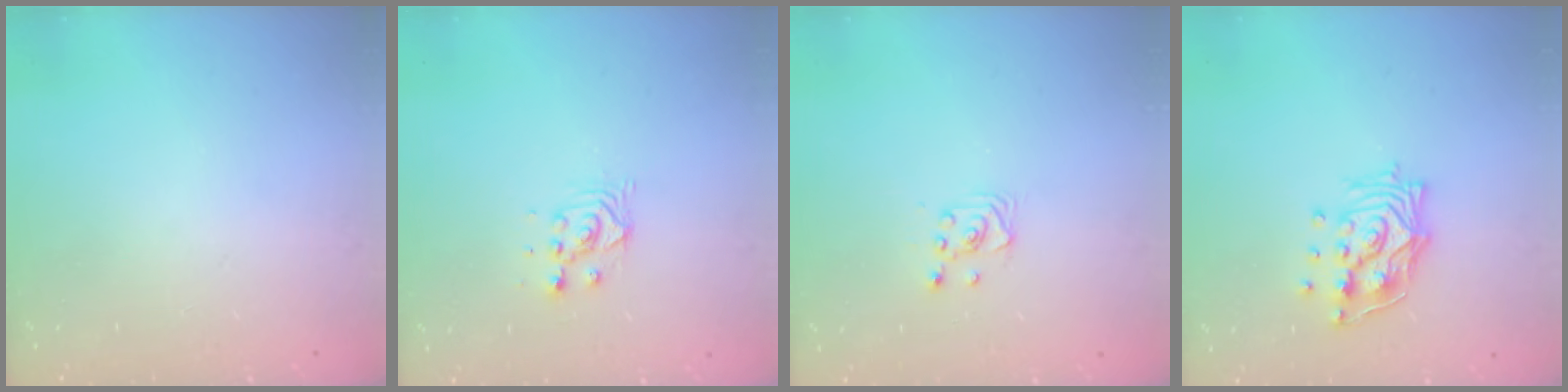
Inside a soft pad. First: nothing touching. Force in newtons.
{"total": 4.4, "press": 4.4, "slide": 0.2}
{"total": 2.6, "press": 2.6, "slide": 0.2}
{"total": 13.3, "press": 13.3, "slide": 1.2}